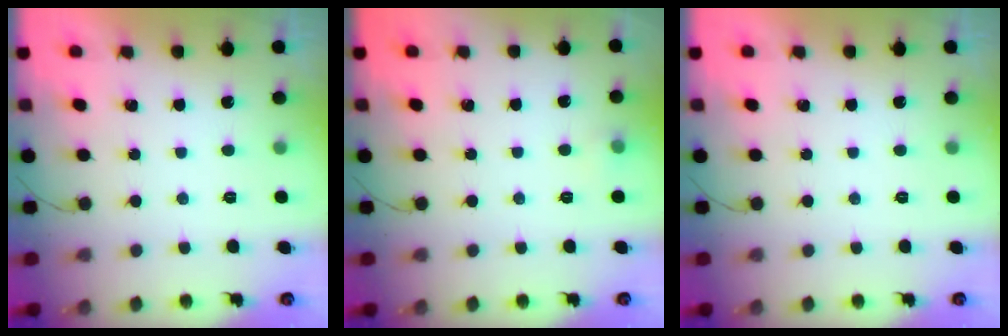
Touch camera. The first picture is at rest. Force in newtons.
{"total": 5.1, "press": 4.9, "slide": 1.1}
{"total": 0.0}